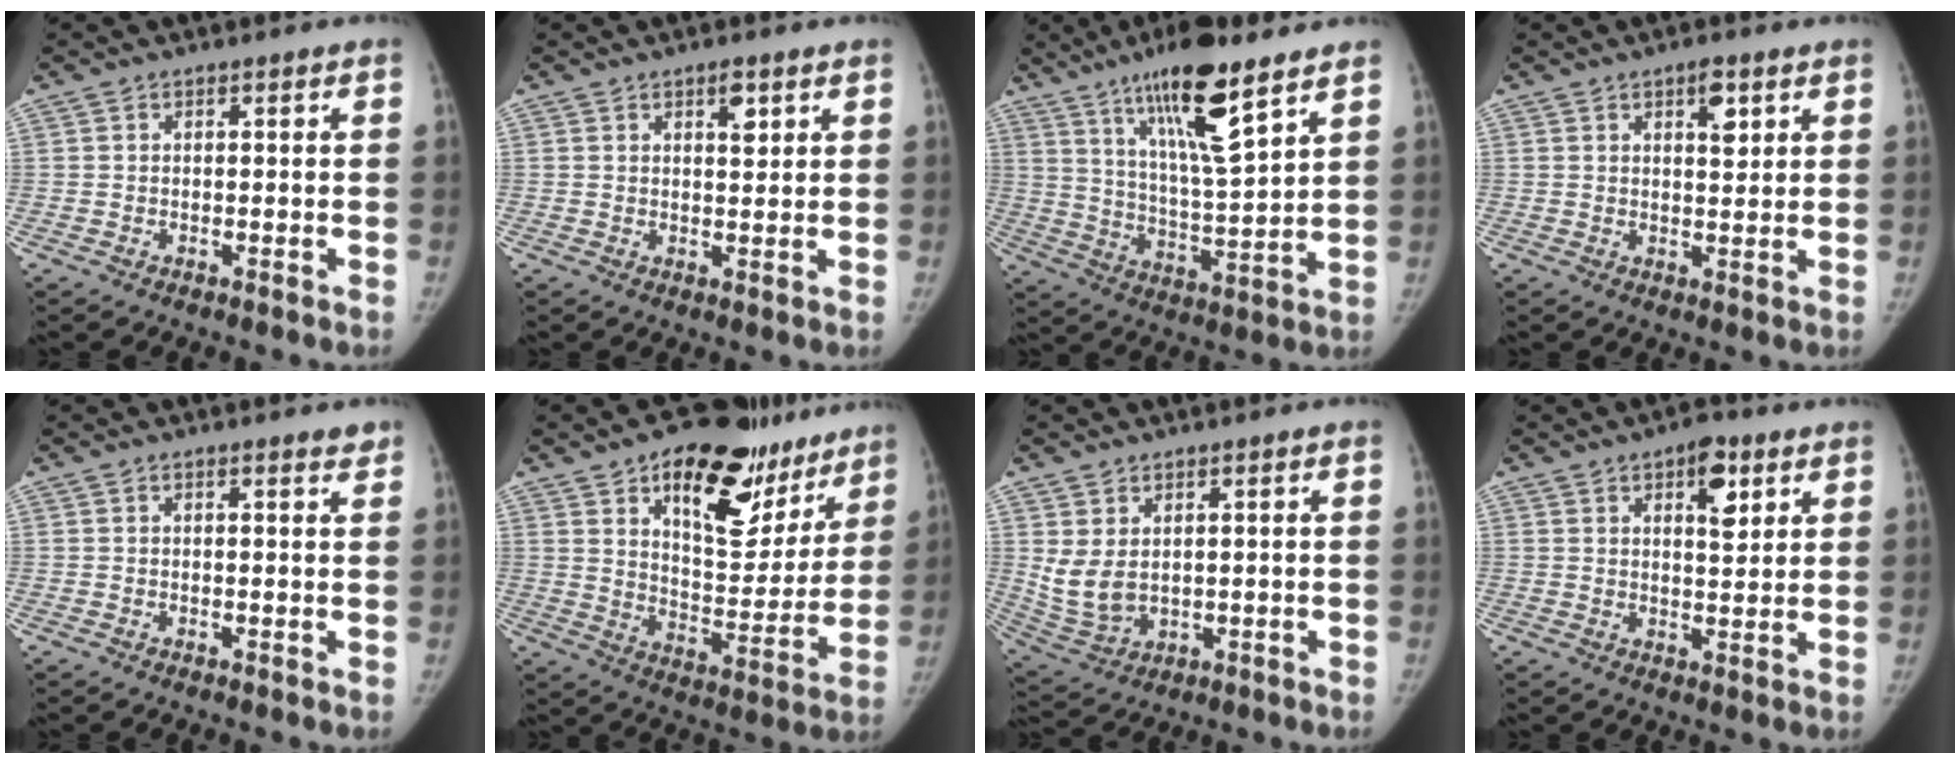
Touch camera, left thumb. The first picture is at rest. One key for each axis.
{"total": 3.3, "fx": 1.9, "fy": 1.4, "fz": 2.3, "tx": -0.023, "ty": -0.010, "tz": 0.028}
{"total": 16.4, "fx": 10.2, "fy": 3.0, "fz": 12.5, "tx": -0.207, "ty": -0.056, "tz": 0.183}
{"total": 4.4, "fx": 2.3, "fy": 1.9, "fz": 3.2, "tx": -0.034, "ty": -0.012, "tz": 0.033}
{"total": 1.4, "fx": 1.2, "fy": 0.3, "fz": 0.6, "tx": -0.004, "ty": -0.008, "tz": 0.014}
{"total": 23.5, "fx": 14.7, "fy": 11.6, "fz": 14.1, "tx": -0.141, "ty": -0.063, "tz": 0.219}
{"total": 6.9, "fx": 1.8, "fy": 4.5, "fz": 4.8, "tx": -0.093, "ty": -0.015, "tz": 0.054}
{"total": 9.4, "fx": 5.2, "fy": 2.8, "fz": 7.3, "tx": -0.101, "ty": -0.030, "tz": 0.082}